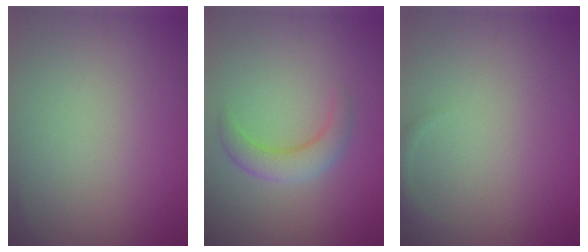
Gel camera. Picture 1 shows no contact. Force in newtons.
{"total": 3.1, "press": 3.1, "slide": 0.2}
{"total": 1.0, "press": 1.0, "slide": 0.1}